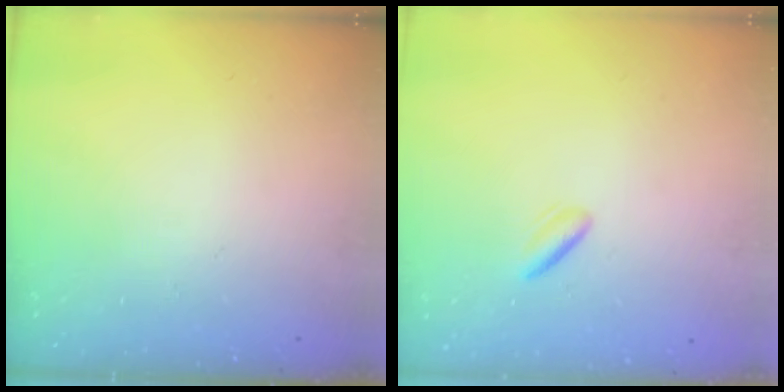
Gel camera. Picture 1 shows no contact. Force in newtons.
{"total": 1.4, "press": 1.2, "slide": 0.6}